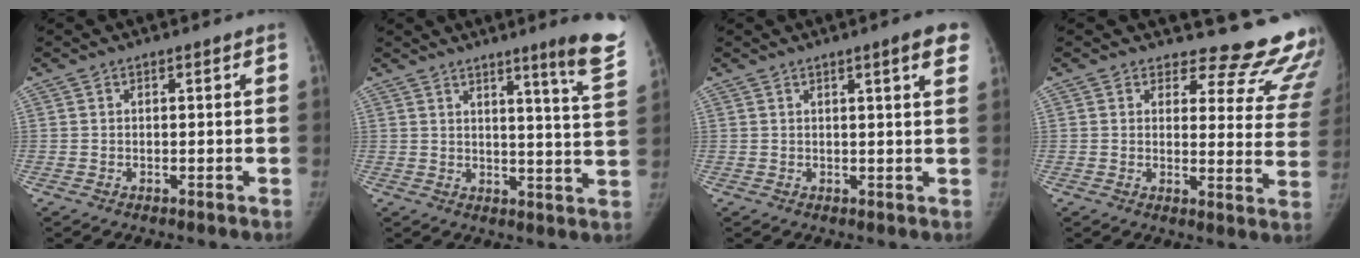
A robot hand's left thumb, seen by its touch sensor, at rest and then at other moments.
{"total": 11.6, "force": [7.8, -0.3, 8.6], "torque": [-0.101, -0.057, 0.089]}
{"total": 4.7, "force": [2.5, 0.4, 3.9], "torque": [-0.041, -0.006, 0.030]}
{"total": 16.2, "force": [15.4, 4.5, 2.2], "torque": [0.027, -0.159, 0.150]}